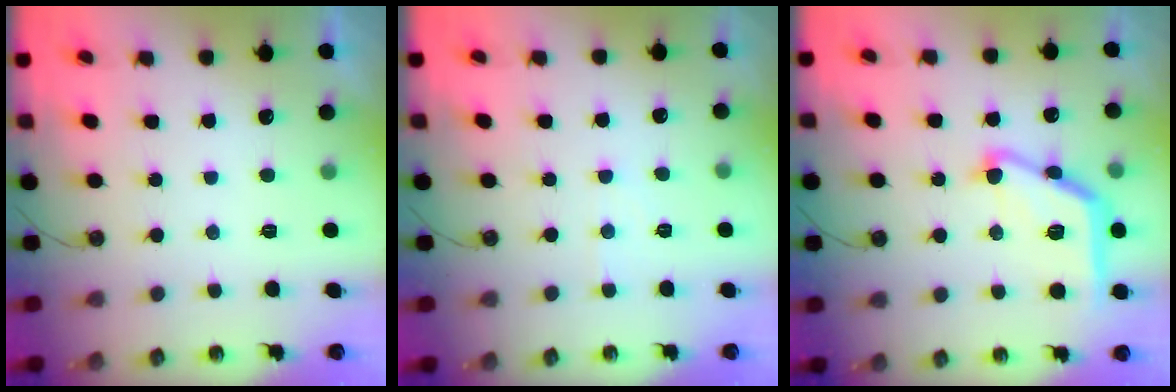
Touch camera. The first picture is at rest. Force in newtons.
{"total": 3.7, "press": 3.7, "slide": 0.5}
{"total": 16.7, "press": 16.7, "slide": 0.5}